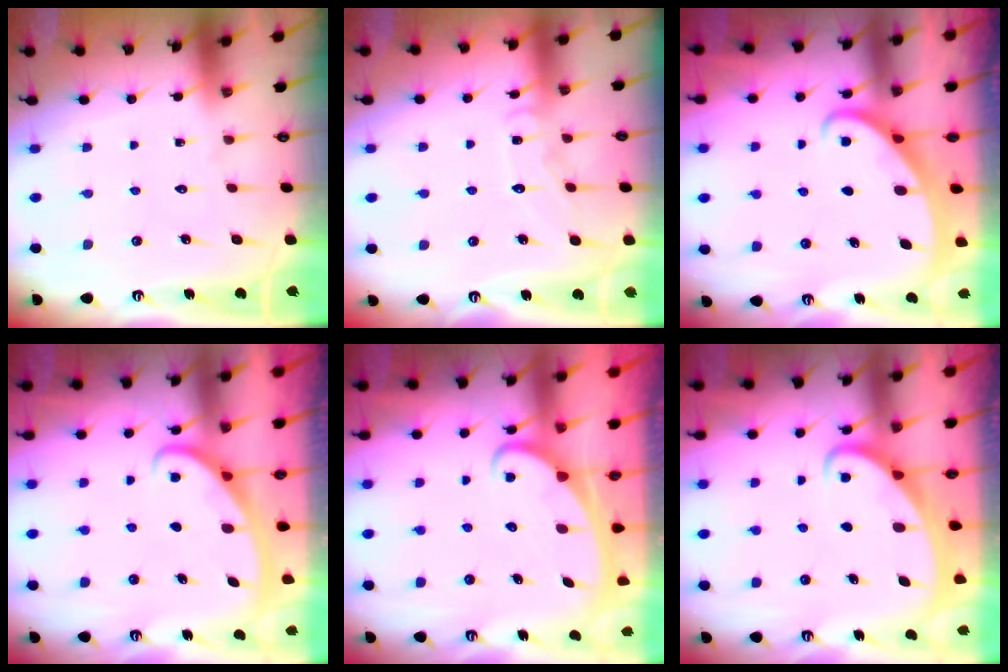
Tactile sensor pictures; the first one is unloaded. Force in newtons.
{"total": 6.6, "press": 6.5, "slide": 0.5}
{"total": 2.3, "press": 2.3, "slide": 0.2}
{"total": 2.8, "press": 2.8, "slide": 0.4}
{"total": 2.6, "press": 2.6, "slide": 0.3}
{"total": 2.2, "press": 2.2, "slide": 0.4}